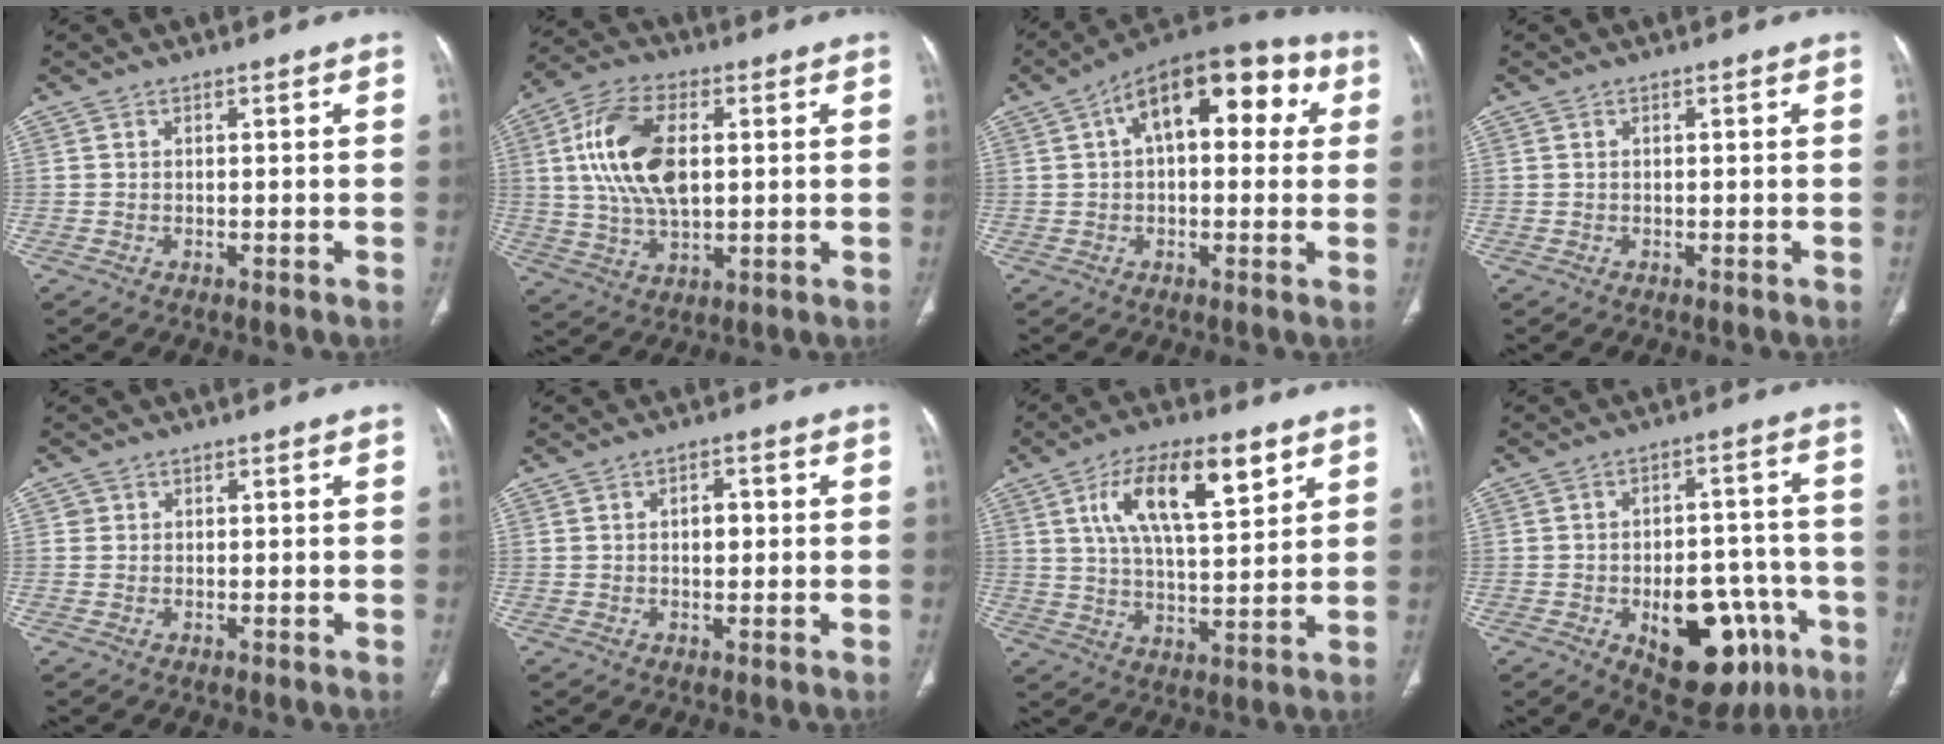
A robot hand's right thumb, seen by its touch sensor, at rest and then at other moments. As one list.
[{"total": 15.7, "force": [2.6, 8.5, 12.9], "torque": [-0.253, 0.006, 0.051]}, {"total": 18.0, "force": [5.1, 9.3, 14.5], "torque": [-0.172, 0.038, 0.066]}, {"total": 0.0}, {"total": 0.8, "force": [0.2, 0.8, 0.1], "torque": [0.006, 0.003, 0.003]}, {"total": 3.0, "force": [0.3, 1.8, 2.4], "torque": [-0.032, 0.007, 0.004]}, {"total": 15.6, "force": [6.9, 6.0, 12.6], "torque": [-0.198, -0.018, 0.120]}, {"total": 18.1, "force": [-7.4, 10.0, 13.1], "torque": [-0.143, 0.037, -0.086]}]